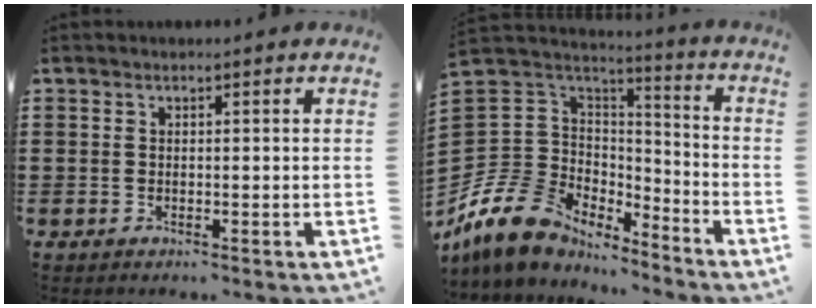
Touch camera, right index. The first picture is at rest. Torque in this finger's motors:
{"motor_torque": [-0.55, 1.59, -1.06, -0.21]}